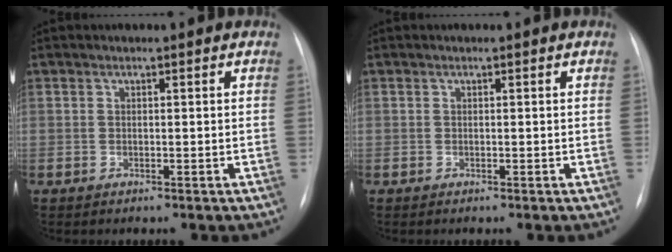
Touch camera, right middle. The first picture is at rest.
{"total": 0.0}